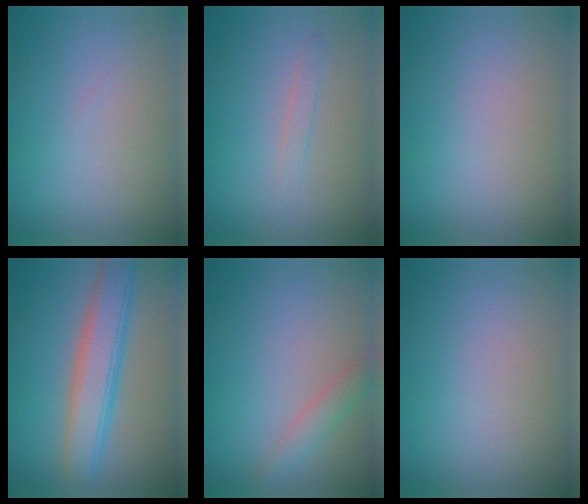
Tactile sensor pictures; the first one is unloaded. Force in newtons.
{"total": 0.9, "press": 0.9, "slide": 0.1}
{"total": 0.0}
{"total": 5.6, "press": 5.6, "slide": 0.2}
{"total": 1.8, "press": 1.8, "slide": 0.1}
{"total": 0.0}